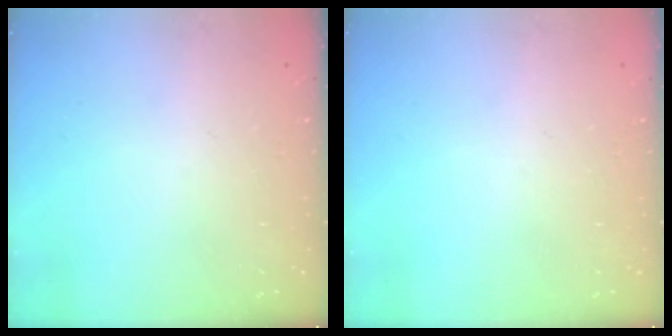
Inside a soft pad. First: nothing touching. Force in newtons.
{"total": 0.0}